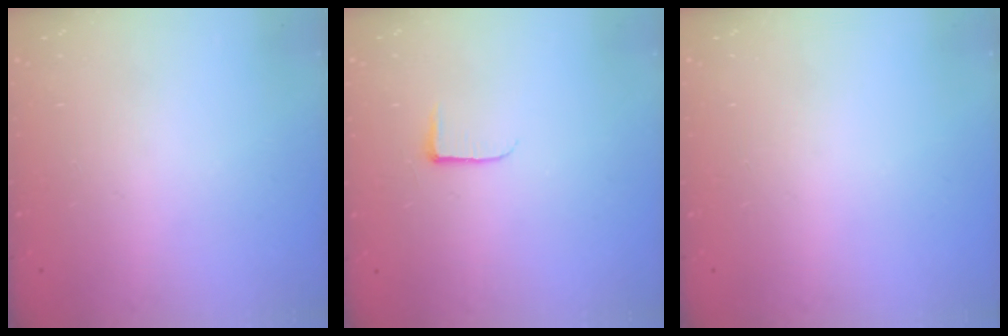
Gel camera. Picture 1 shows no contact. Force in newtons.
{"total": 4.0, "press": 4.0, "slide": 0.5}
{"total": 0.0}